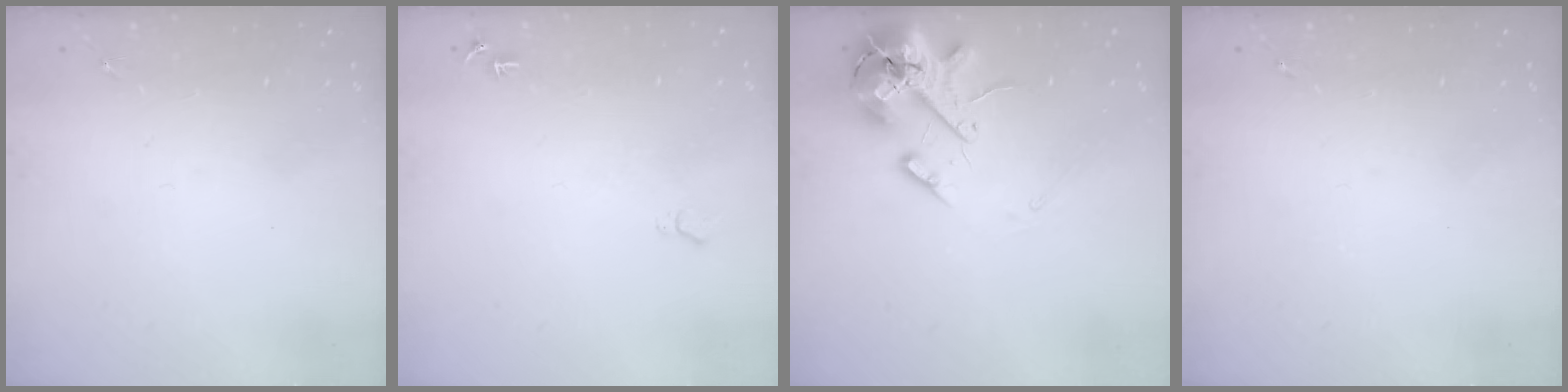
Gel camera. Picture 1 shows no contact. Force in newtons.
{"total": 5.8, "press": 5.8, "slide": 0.7}
{"total": 14.6, "press": 14.4, "slide": 2.4}
{"total": 0.0}